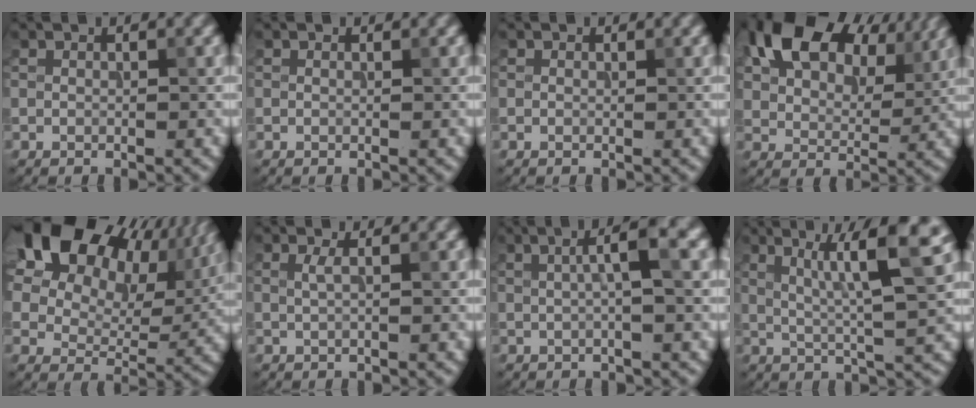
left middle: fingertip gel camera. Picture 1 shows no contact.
{"total": 0.0}
{"total": 0.0}
{"total": 12.5, "force": [6.4, 7.3, 8.0], "torque": [-0.157, 0.023, 0.110]}
{"total": 20.9, "force": [10.8, 14.1, 11.1], "torque": [-0.240, 0.076, 0.187]}
{"total": 1.1, "force": [0.3, 0.3, 1.0], "torque": [-0.017, 0.001, 0.003]}
{"total": 4.1, "force": [0.8, 0.7, 4.0], "torque": [-0.056, 0.012, 0.009]}
{"total": 7.6, "force": [2.9, 1.1, 7.0], "torque": [-0.105, 0.011, 0.051]}